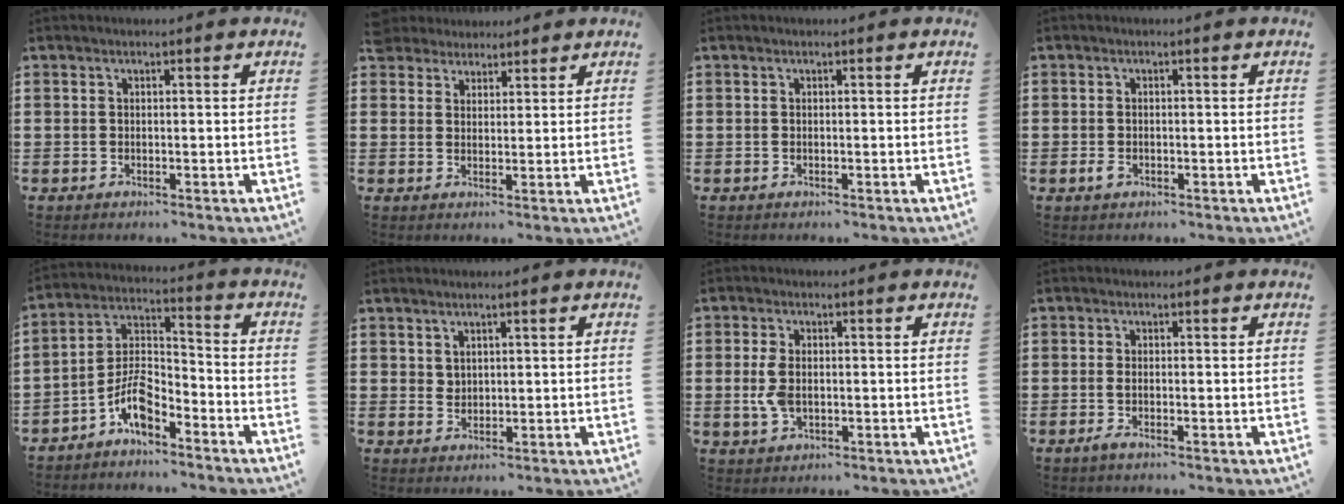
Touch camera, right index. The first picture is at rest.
{"total": 3.2, "force": [2.8, 1.6, -0.3], "torque": [-0.008, 0.007, 0.057]}
{"total": 0.0}
{"total": 1.4, "force": [-0.5, 0.9, 0.9], "torque": [-0.027, -0.002, -0.012]}
{"total": 7.2, "force": [-5.1, 2.8, 4.3], "torque": [-0.102, 0.001, -0.103]}
{"total": 1.9, "force": [1.6, 1.0, 0.1], "torque": [-0.005, 0.004, 0.032]}
{"total": 4.5, "force": [-0.1, 2.6, 3.6], "torque": [-0.100, -0.004, -0.011]}
{"total": 1.1, "force": [-0.5, 0.2, 0.9], "torque": [-0.026, -0.006, -0.012]}